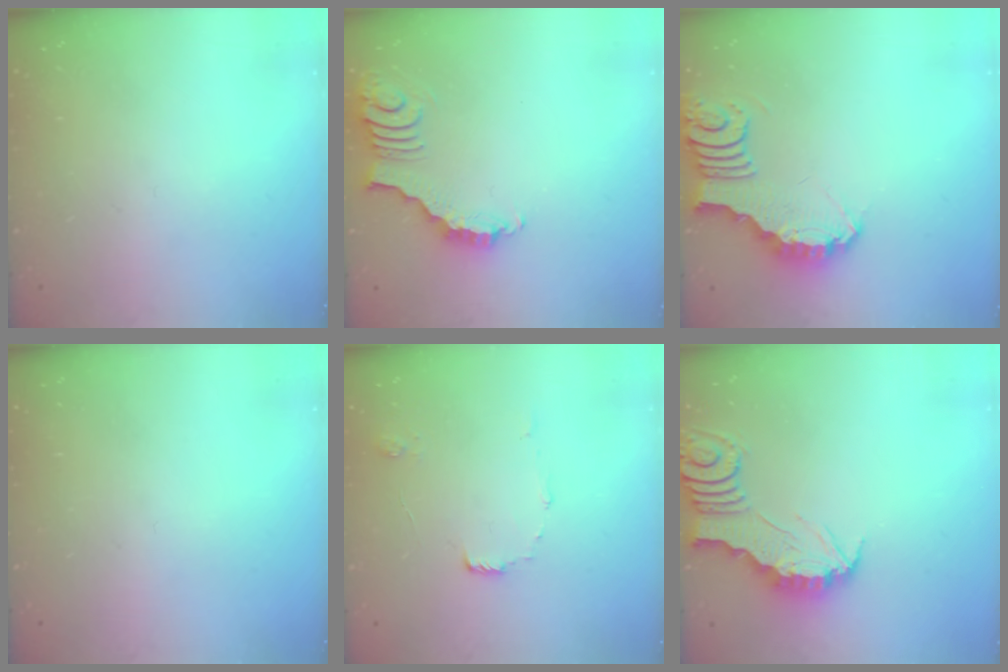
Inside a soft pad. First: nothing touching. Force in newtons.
{"total": 3.7, "press": 3.6, "slide": 0.7}
{"total": 4.0, "press": 3.9, "slide": 0.3}
{"total": 0.0}
{"total": 6.9, "press": 6.9, "slide": 0.6}
{"total": 3.0, "press": 3.0, "slide": 0.3}